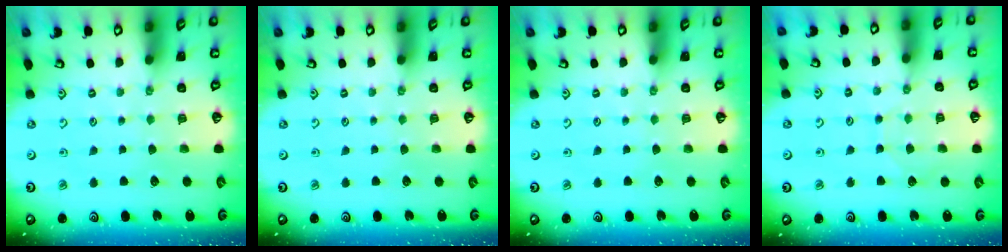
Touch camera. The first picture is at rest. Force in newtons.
{"total": 0.0}
{"total": 0.0}
{"total": 4.8, "press": 4.8, "slide": 0.6}